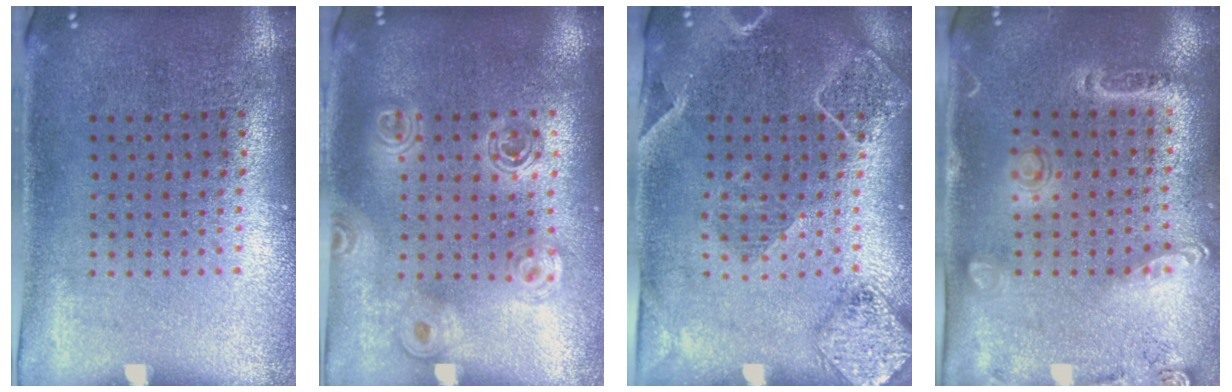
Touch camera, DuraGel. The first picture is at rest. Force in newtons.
{"total": 1.7, "press": 1.5, "slide": 0.7}
{"total": 2.0, "press": 1.9, "slide": 0.7}
{"total": 1.6, "press": 1.4, "slide": 0.8}